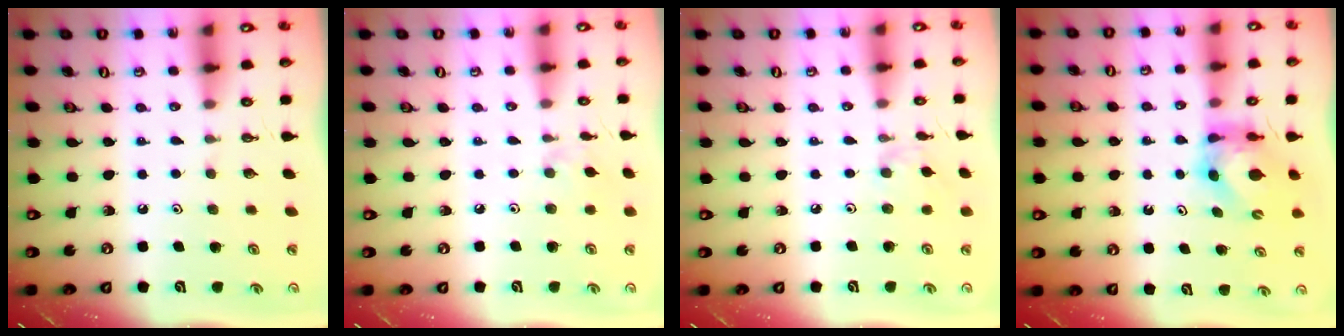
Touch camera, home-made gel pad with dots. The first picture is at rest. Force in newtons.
{"total": 2.4, "press": 2.4, "slide": 0.4}
{"total": 1.4, "press": 1.4, "slide": 0.4}
{"total": 5.8, "press": 5.8, "slide": 0.6}